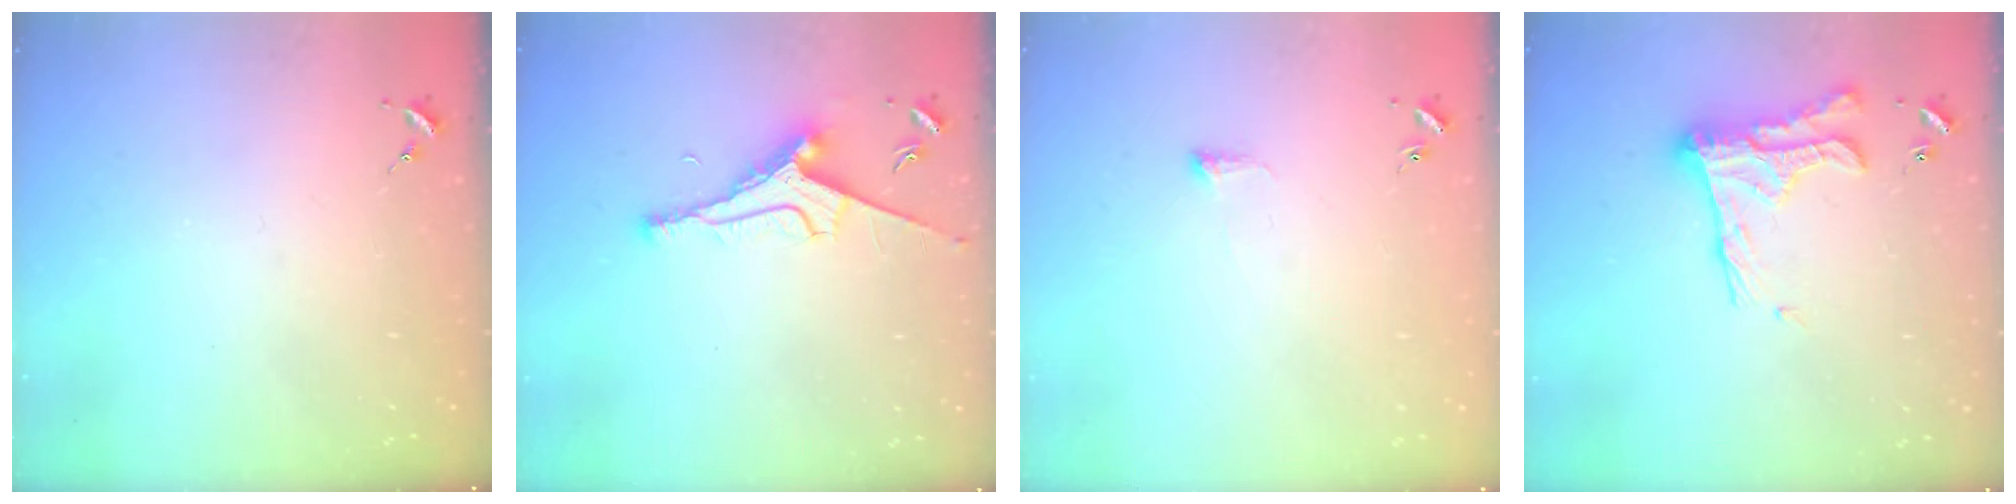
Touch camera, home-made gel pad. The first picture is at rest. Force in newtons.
{"total": 9.1, "press": 9.0, "slide": 1.3}
{"total": 2.5, "press": 2.4, "slide": 0.5}
{"total": 17.9, "press": 17.9, "slide": 0.9}